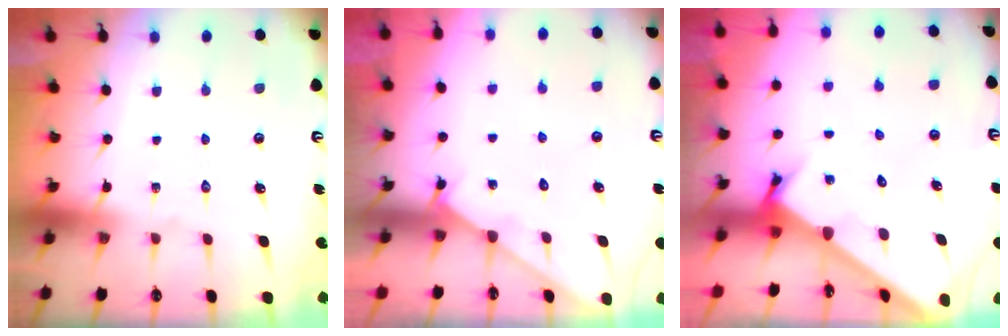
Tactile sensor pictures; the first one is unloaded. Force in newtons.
{"total": 3.2, "press": 3.1, "slide": 0.3}
{"total": 2.8, "press": 2.8, "slide": 0.2}